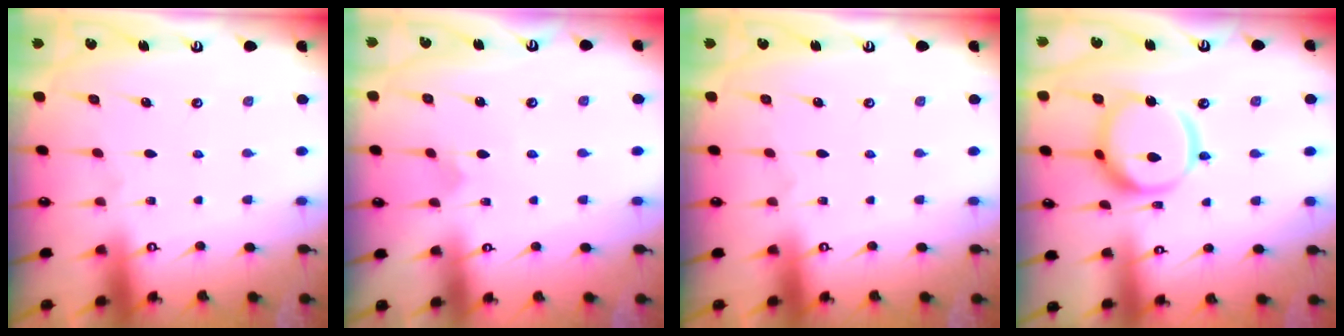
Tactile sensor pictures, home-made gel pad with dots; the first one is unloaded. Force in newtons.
{"total": 2.7, "press": 2.7, "slide": 0.1}
{"total": 0.0}
{"total": 14.4, "press": 14.3, "slide": 1.5}